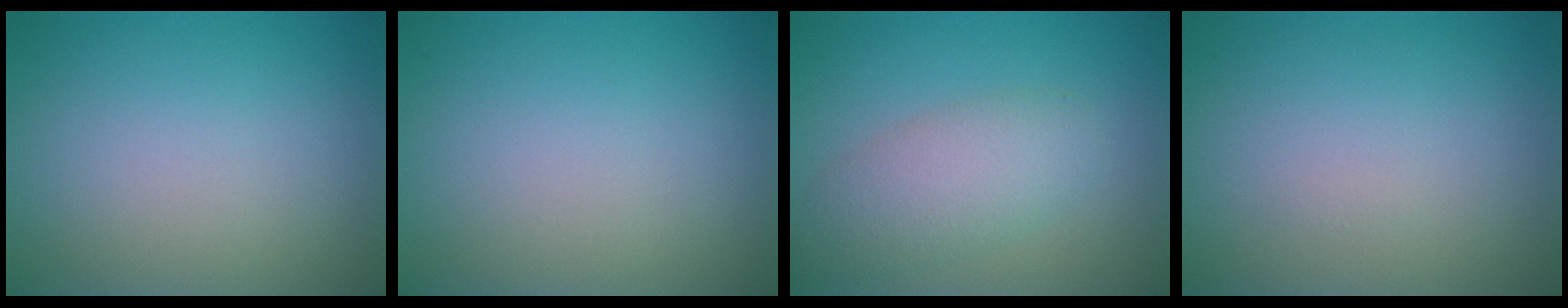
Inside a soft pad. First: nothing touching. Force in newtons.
{"total": 0.0}
{"total": 4.1, "press": 4.1, "slide": 0.3}
{"total": 0.0}